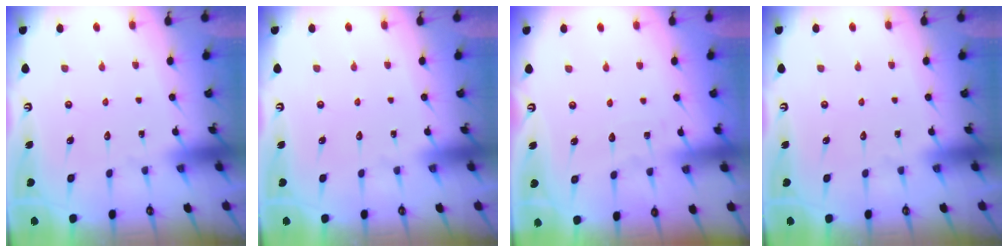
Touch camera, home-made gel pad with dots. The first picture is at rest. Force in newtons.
{"total": 0.0}
{"total": 2.3, "press": 2.3, "slide": 0.3}
{"total": 0.0}